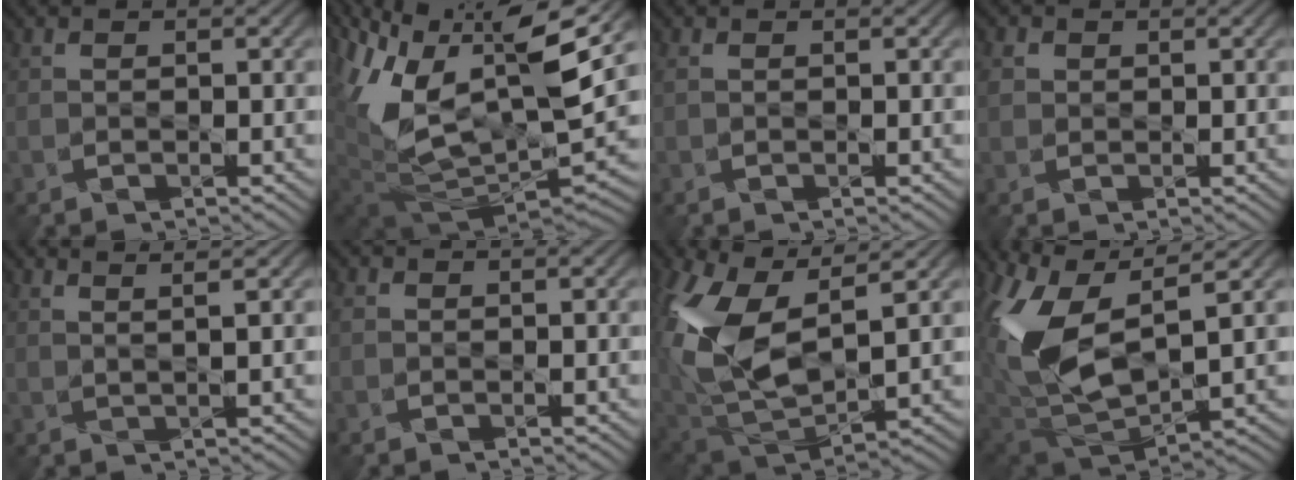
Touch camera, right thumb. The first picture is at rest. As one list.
[{"total": 14.8, "force": [5.6, 6.3, 12.1], "torque": [-0.256, -0.001, 0.111]}, {"total": 0.6, "force": [0.1, 0.4, 0.4], "torque": [-0.015, -0.002, 0.002]}, {"total": 1.7, "force": [0.9, 1.4, 0.3], "torque": [-0.014, 0.005, 0.019]}, {"total": 2.4, "force": [2.2, -0.5, 0.8], "torque": [-0.008, 0.003, 0.028]}, {"total": 0.9, "force": [0.2, 0.7, 0.4], "torque": [-0.012, -0.002, 0.003]}, {"total": 15.2, "force": [5.1, 7.7, 12.1], "torque": [-0.276, -0.009, 0.117]}, {"total": 13.4, "force": [4.9, 6.2, 10.8], "torque": [-0.247, -0.004, 0.106]}]